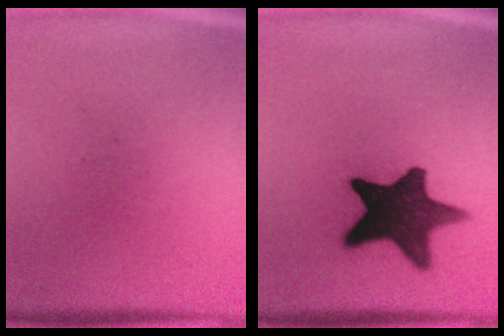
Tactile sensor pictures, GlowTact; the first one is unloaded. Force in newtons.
{"total": 15.9}